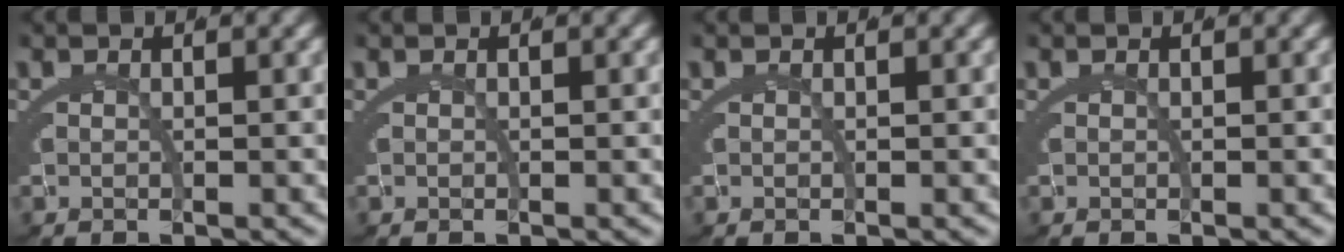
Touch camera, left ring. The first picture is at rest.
{"total": 0.0}
{"total": 0.0}
{"total": 0.0}